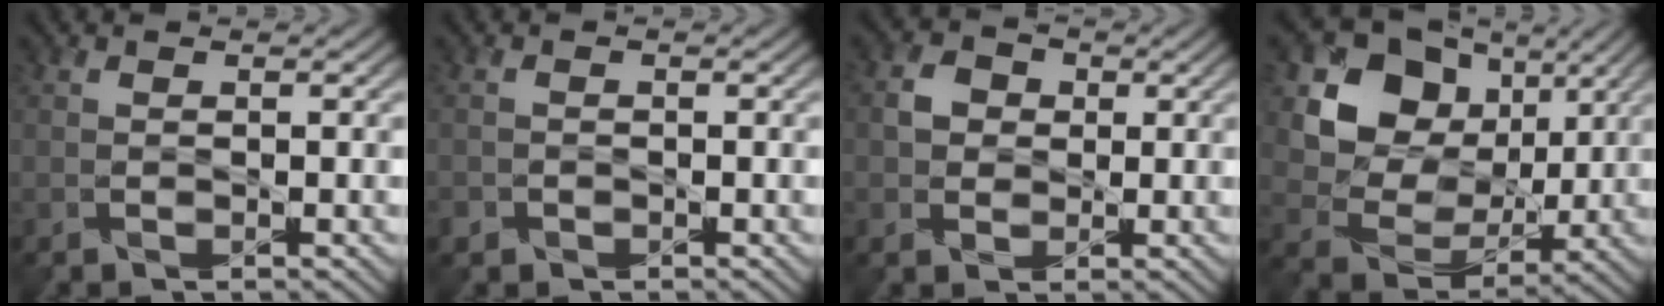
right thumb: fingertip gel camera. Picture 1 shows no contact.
{"total": 1.1, "force": [-0.7, 0.8, 0.2], "torque": [-0.002, -0.004, -0.017]}
{"total": 3.2, "force": [0.3, 2.9, 1.3], "torque": [-0.030, 0.005, 0.001]}
{"total": 12.9, "force": [4.5, 10.1, 6.8], "torque": [-0.151, 0.005, 0.075]}